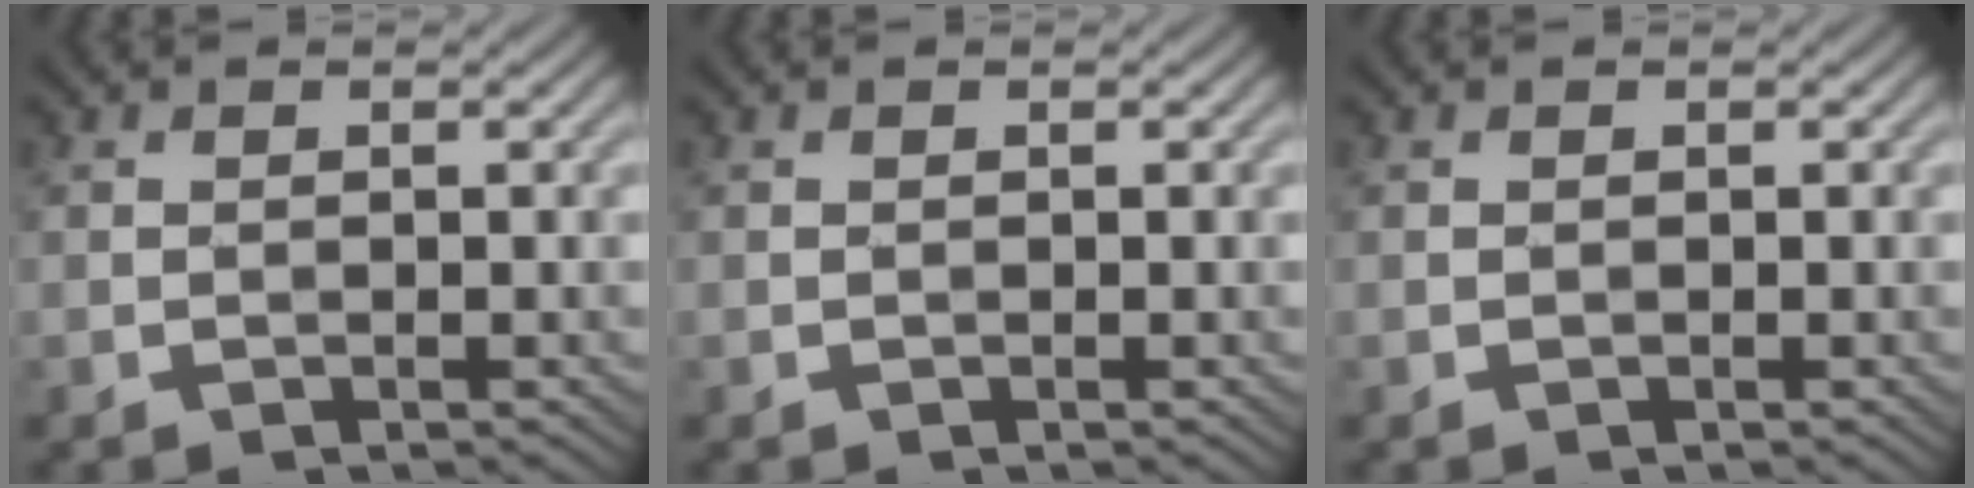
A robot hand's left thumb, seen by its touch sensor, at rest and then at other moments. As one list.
[{"total": 0.0}, {"total": 0.0}]